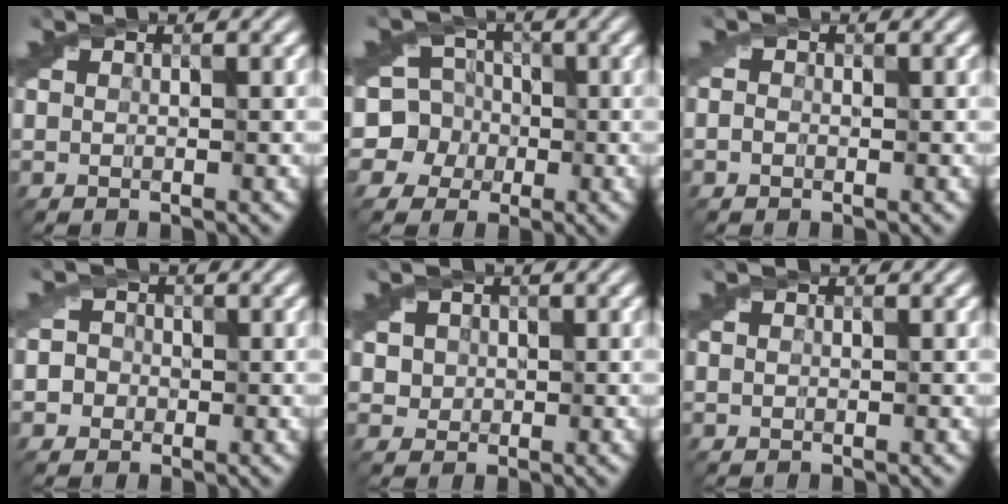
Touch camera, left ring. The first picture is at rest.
{"total": 9.0, "force": [-0.1, 8.3, 3.6], "torque": [-0.060, 0.026, -0.047]}
{"total": 0.6, "force": [-0.4, 0.4, 0.0], "torque": [0.006, -0.004, -0.013]}
{"total": 3.6, "force": [0.3, 3.2, 1.6], "torque": [-0.005, 0.018, -0.020]}
{"total": 3.1, "force": [0.7, 2.6, 1.4], "torque": [-0.045, 0.005, 0.027]}
{"total": 0.0}